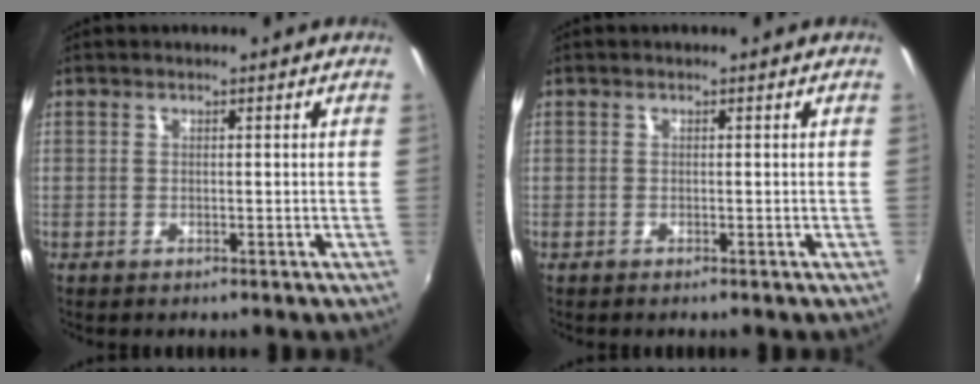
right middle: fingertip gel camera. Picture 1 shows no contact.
{"total": 0.0}